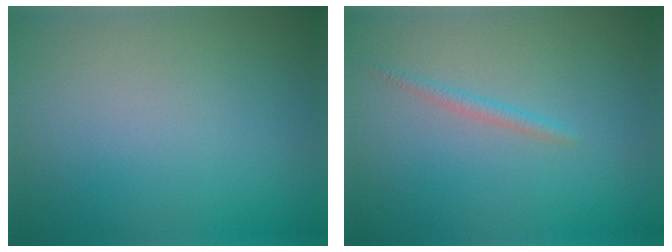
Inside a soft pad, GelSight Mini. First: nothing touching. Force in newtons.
{"total": 1.1, "press": 1.1, "slide": 0.0}